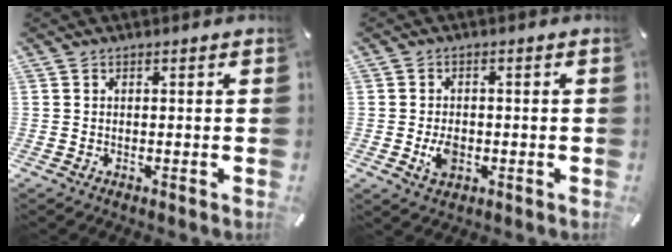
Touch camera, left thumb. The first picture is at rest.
{"total": 4.3, "force": [-0.9, 3.0, 3.0], "torque": [-0.059, -0.003, -0.018]}